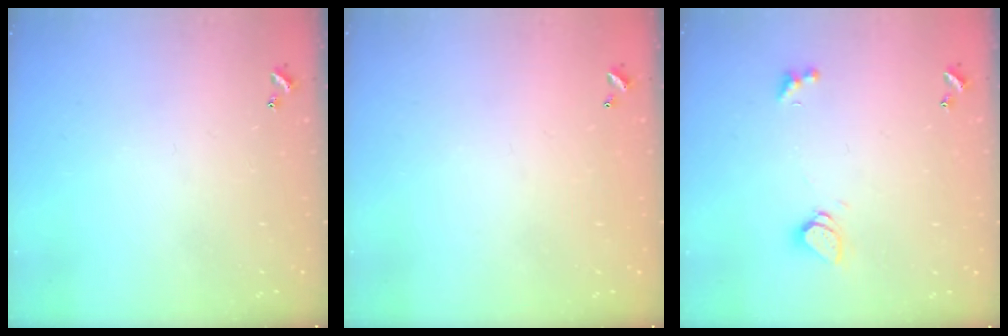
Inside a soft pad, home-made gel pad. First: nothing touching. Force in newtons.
{"total": 2.9, "press": 2.9, "slide": 0.1}
{"total": 1.6, "press": 1.5, "slide": 0.4}